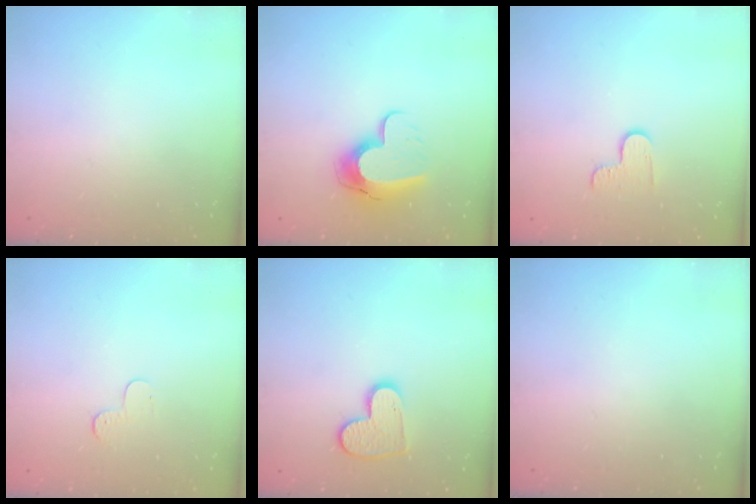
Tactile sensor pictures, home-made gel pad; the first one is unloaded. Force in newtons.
{"total": 12.6, "press": 12.5, "slide": 1.1}
{"total": 5.4, "press": 5.4, "slide": 0.5}
{"total": 3.9, "press": 3.9, "slide": 0.4}
{"total": 10.1, "press": 10.0, "slide": 0.6}
{"total": 0.0}